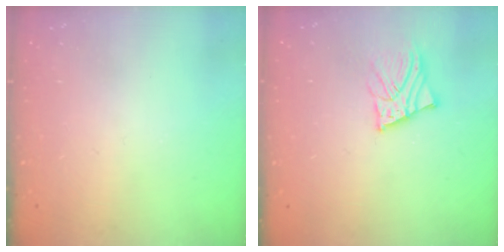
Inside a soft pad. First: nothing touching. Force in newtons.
{"total": 5.0, "press": 5.0, "slide": 0.7}